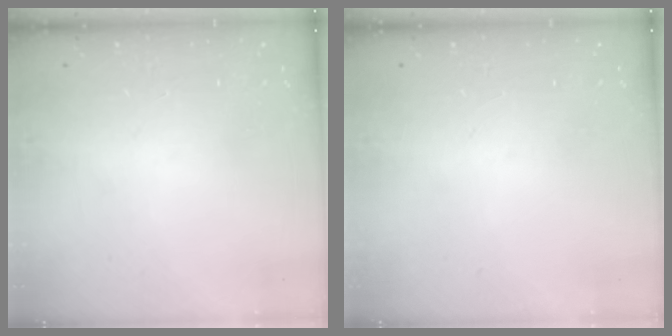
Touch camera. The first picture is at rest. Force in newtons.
{"total": 0.0}